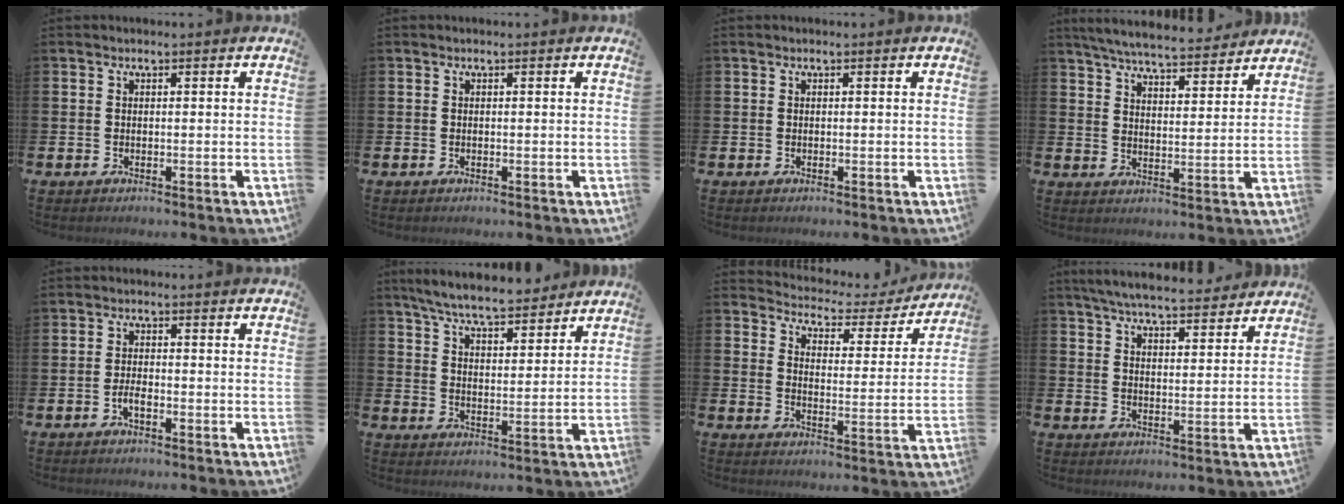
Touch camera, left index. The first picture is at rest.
{"total": 0.0}
{"total": 0.0}
{"total": 6.4, "force": [6.2, 0.7, 1.5], "torque": [-0.046, -0.039, 0.107]}
{"total": 1.7, "force": [-0.9, 0.7, 1.4], "torque": [-0.033, 0.004, -0.015]}
{"total": 7.2, "force": [6.7, 1.0, 2.2], "torque": [-0.060, -0.036, 0.118]}
{"total": 3.7, "force": [3.4, 1.2, 0.4], "torque": [-0.025, -0.038, 0.048]}
{"total": 6.2, "force": [6.0, 0.6, 1.5], "torque": [-0.035, -0.040, 0.105]}